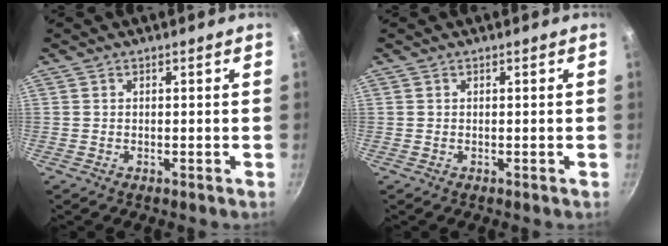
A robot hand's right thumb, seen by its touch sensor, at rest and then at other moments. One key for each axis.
{"total": 0.0}